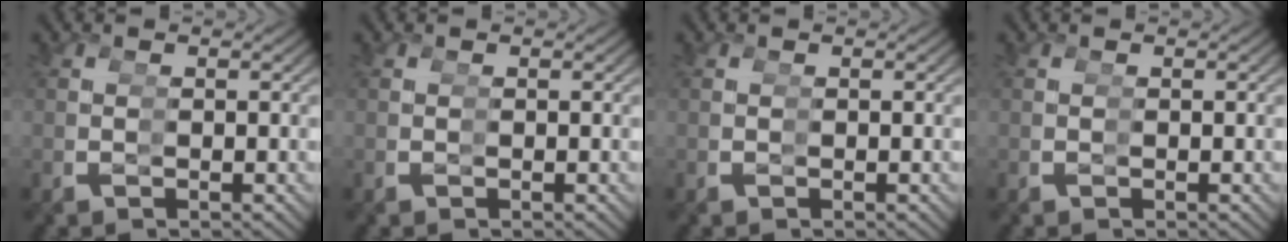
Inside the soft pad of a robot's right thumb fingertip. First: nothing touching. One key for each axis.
{"total": 0.0}
{"total": 0.0}
{"total": 0.0}